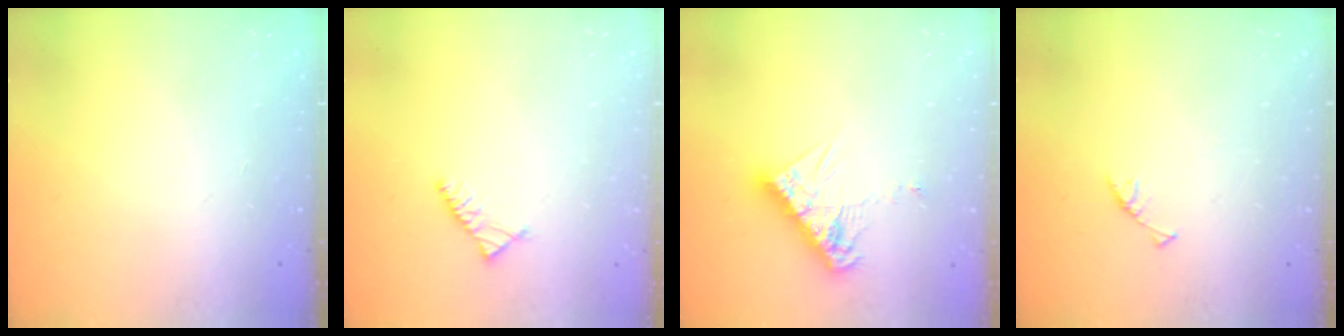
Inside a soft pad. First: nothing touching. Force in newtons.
{"total": 3.1, "press": 3.0, "slide": 0.7}
{"total": 10.5, "press": 10.4, "slide": 0.9}
{"total": 3.0, "press": 3.0, "slide": 0.3}